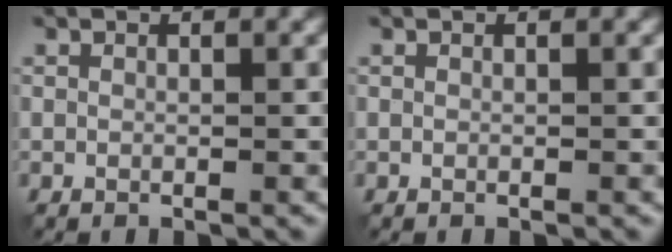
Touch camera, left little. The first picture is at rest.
{"total": 0.0}